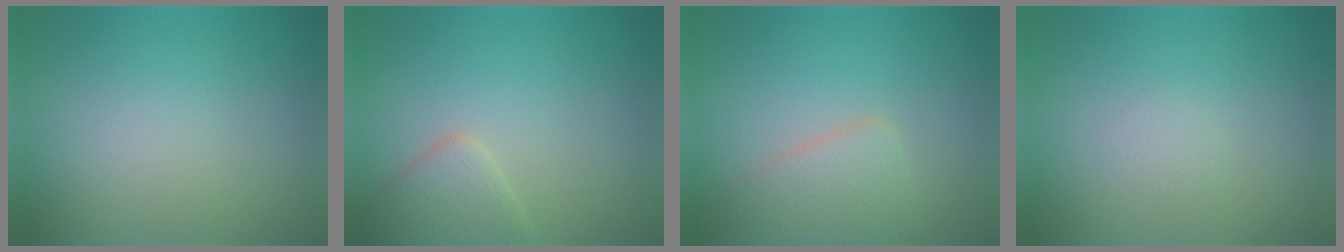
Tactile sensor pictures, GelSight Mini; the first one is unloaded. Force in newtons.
{"total": 2.9, "press": 2.9, "slide": 0.2}
{"total": 2.8, "press": 2.8, "slide": 0.2}
{"total": 0.6, "press": 0.6, "slide": 0.0}